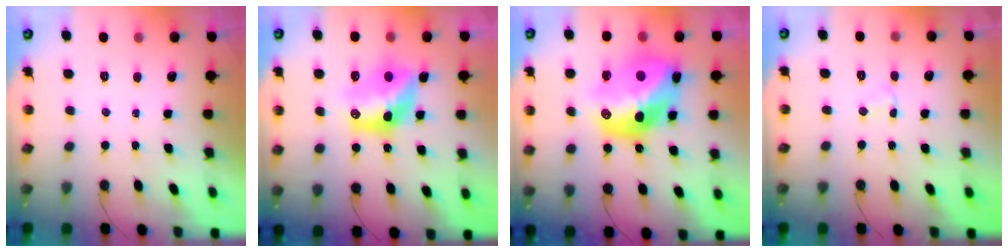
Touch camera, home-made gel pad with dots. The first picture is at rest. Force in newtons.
{"total": 12.3, "press": 12.2, "slide": 1.1}
{"total": 22.0, "press": 21.5, "slide": 5.0}
{"total": 1.8, "press": 1.7, "slide": 0.4}